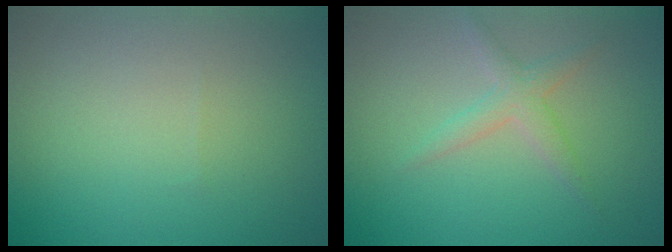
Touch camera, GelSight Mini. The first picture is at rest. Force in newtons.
{"total": 1.9, "press": 1.9, "slide": 0.0}